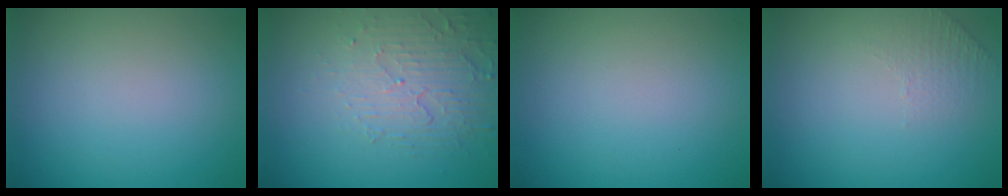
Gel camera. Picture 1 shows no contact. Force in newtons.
{"total": 4.9, "press": 3.2, "slide": 3.7}
{"total": 0.0}
{"total": 1.2, "press": 0.7, "slide": 0.9}